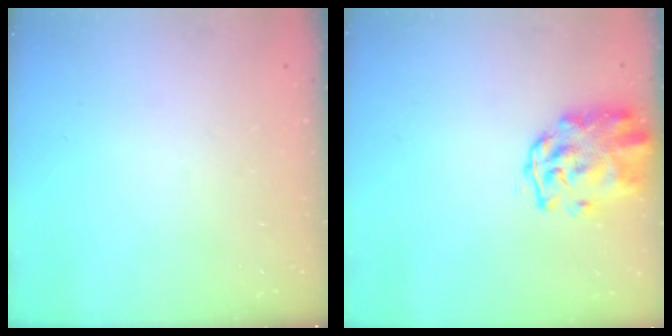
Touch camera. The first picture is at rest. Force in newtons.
{"total": 2.8, "press": 2.7, "slide": 0.7}